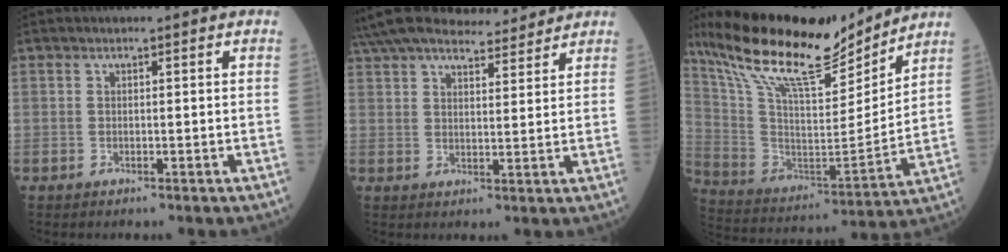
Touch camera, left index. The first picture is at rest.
{"total": 16.2, "force": [15.0, 3.1, 5.5], "torque": [-0.103, 0.031, 0.230]}
{"total": 21.6, "force": [17.8, 4.0, 11.6], "torque": [-0.222, 0.000, 0.317]}